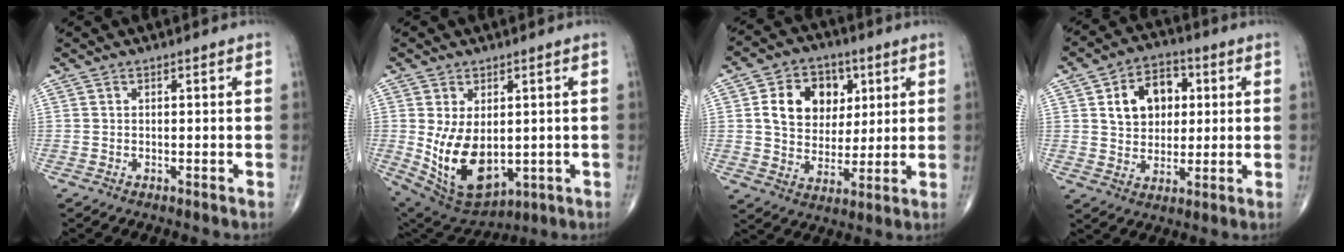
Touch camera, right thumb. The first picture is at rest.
{"total": 13.8, "force": [-0.7, 8.5, 10.8], "torque": [-0.183, -0.014, 0.023]}
{"total": 13.2, "force": [3.6, 10.3, 7.5], "torque": [-0.081, -0.006, 0.062]}
{"total": 11.2, "force": [2.9, 8.3, 6.9], "torque": [-0.074, 0.003, 0.046]}